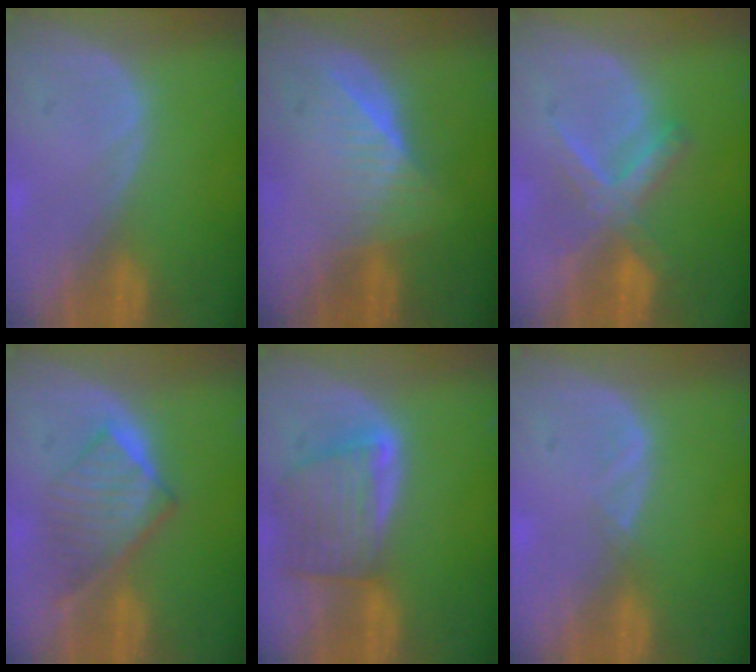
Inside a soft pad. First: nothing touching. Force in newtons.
{"total": 6.3, "press": 5.9, "slide": 2.3}
{"total": 5.9, "press": 5.9, "slide": 0.8}
{"total": 6.5, "press": 6.2, "slide": 2.1}
{"total": 8.1, "press": 7.3, "slide": 3.5}
{"total": 1.0, "press": 0.9, "slide": 0.5}